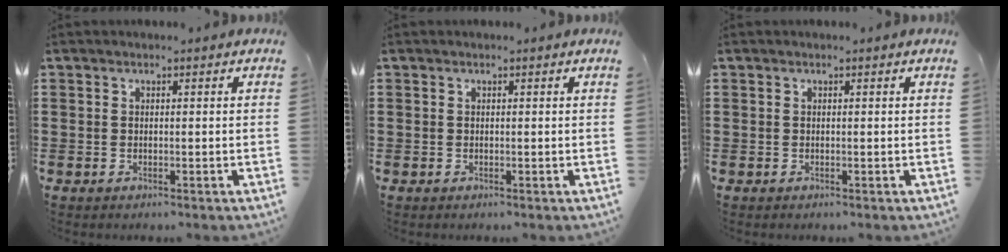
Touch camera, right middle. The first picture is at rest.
{"total": 0.0}
{"total": 0.0}